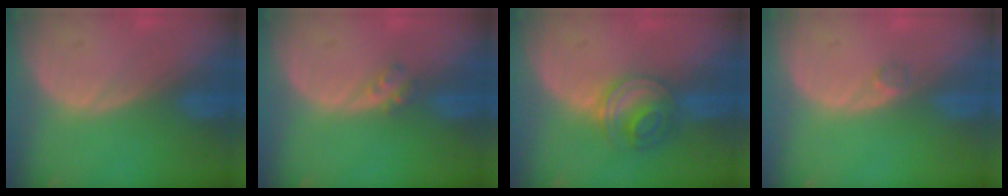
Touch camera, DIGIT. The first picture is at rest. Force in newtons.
{"total": 2.1, "press": 1.8, "slide": 1.0}
{"total": 6.0, "press": 5.4, "slide": 2.6}
{"total": 1.2, "press": 1.0, "slide": 0.7}